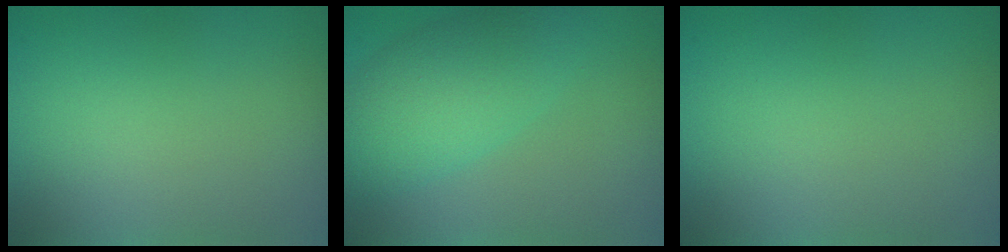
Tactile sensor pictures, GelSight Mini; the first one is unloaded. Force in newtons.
{"total": 4.8, "press": 4.8, "slide": 0.0}
{"total": 0.0}